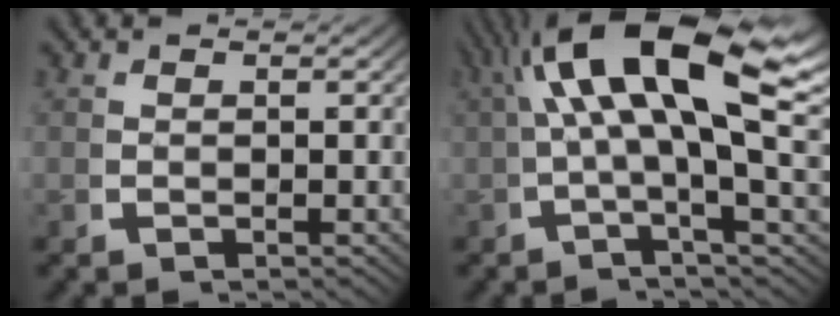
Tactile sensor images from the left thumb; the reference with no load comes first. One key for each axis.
{"total": 12.7, "fx": 3.3, "fy": 4.4, "fz": 11.4, "tx": -0.176, "ty": 0.012, "tz": 0.041}